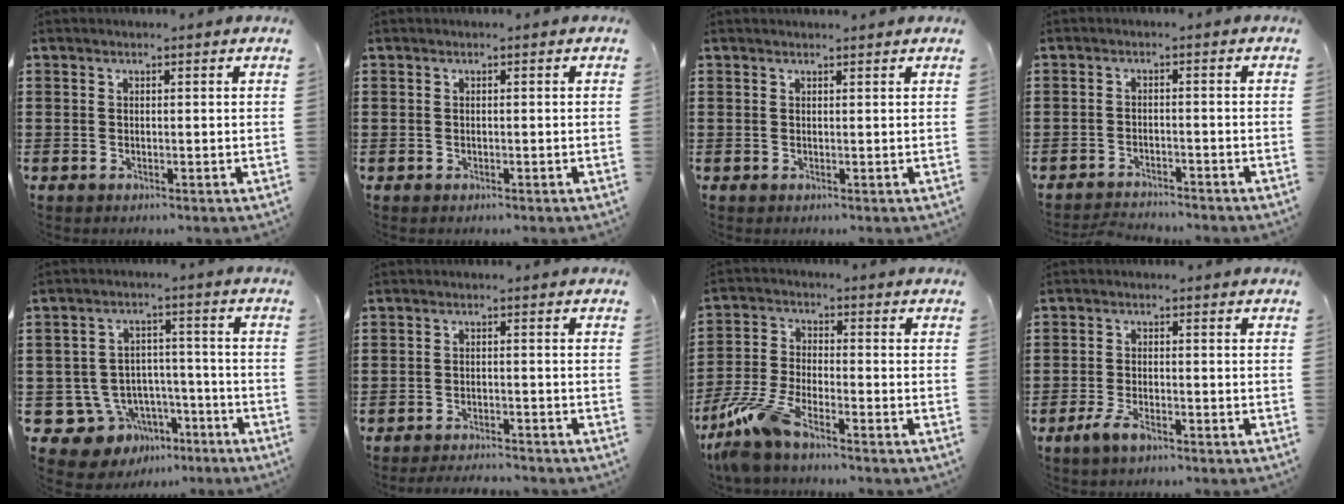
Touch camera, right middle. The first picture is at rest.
{"total": 0.0}
{"total": 0.7, "force": [0.7, 0.0, 0.1], "torque": [0.005, -0.004, 0.011]}
{"total": 2.3, "force": [-2.2, 0.2, -0.1], "torque": [-0.007, -0.001, -0.049]}
{"total": 7.2, "force": [-4.4, 5.6, 1.6], "torque": [-0.059, 0.019, -0.081]}
{"total": 2.5, "force": [-2.5, 0.1, 0.2], "torque": [-0.008, -0.001, -0.053]}
{"total": 8.0, "force": [-6.1, 1.4, 4.9], "torque": [-0.131, -0.015, -0.124]}
{"total": 3.2, "force": [-2.0, 1.0, 2.2], "torque": [-0.059, -0.005, -0.043]}